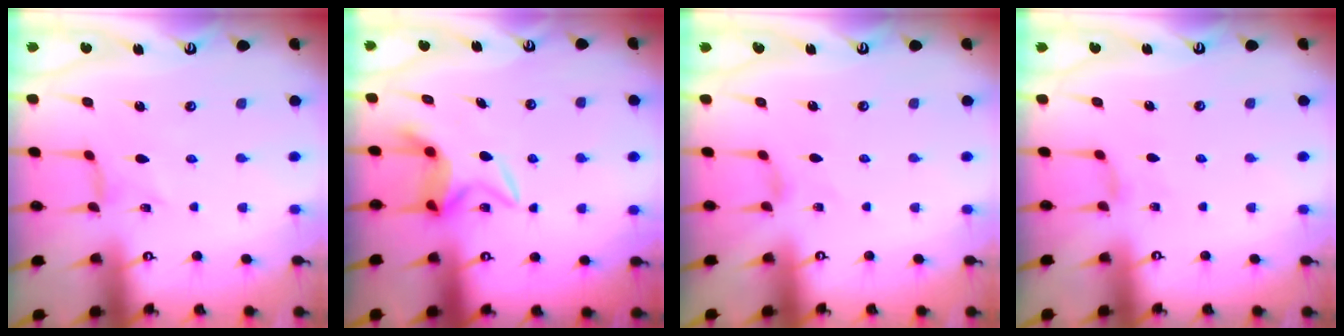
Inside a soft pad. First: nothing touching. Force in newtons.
{"total": 5.8, "press": 5.8, "slide": 0.2}
{"total": 0.6, "press": 0.6, "slide": 0.2}
{"total": 1.9, "press": 1.9, "slide": 0.4}